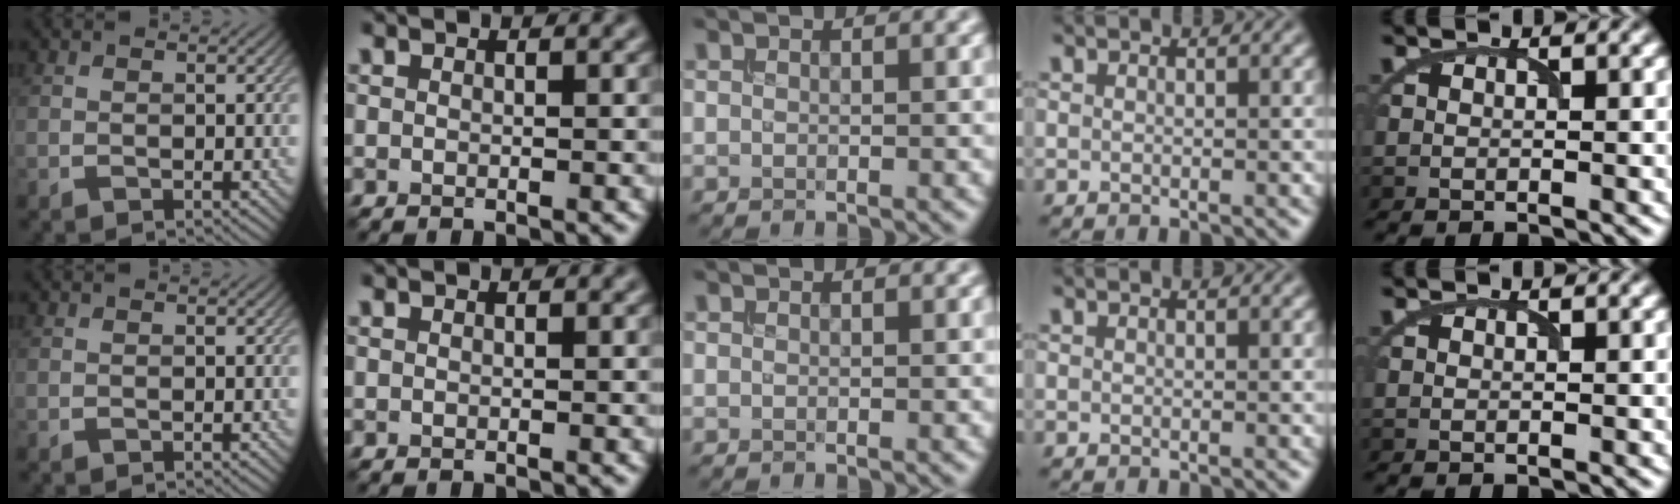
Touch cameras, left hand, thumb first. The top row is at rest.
{}